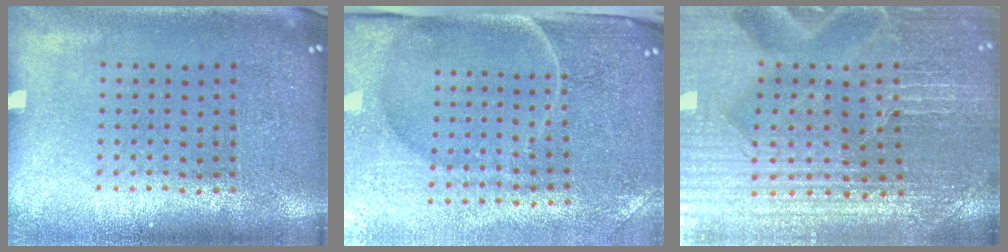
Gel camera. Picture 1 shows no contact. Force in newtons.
{"total": 4.7, "press": 3.9, "slide": 2.6}
{"total": 4.0, "press": 4.0, "slide": 0.7}